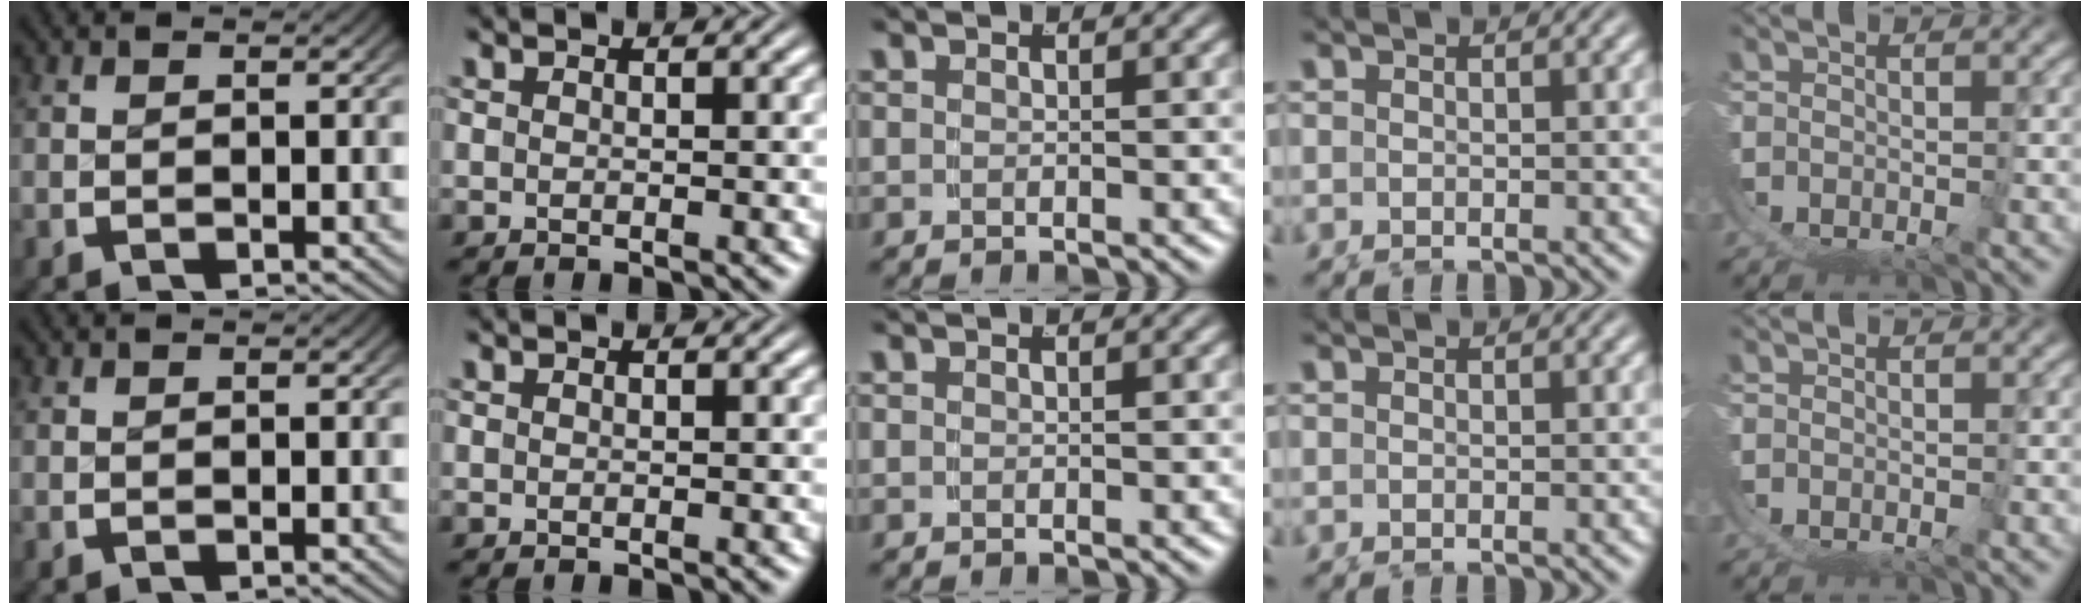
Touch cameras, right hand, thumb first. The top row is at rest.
{}